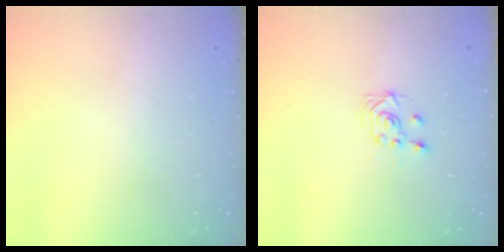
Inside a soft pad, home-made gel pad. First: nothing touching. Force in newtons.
{"total": 2.7, "press": 2.4, "slide": 1.3}